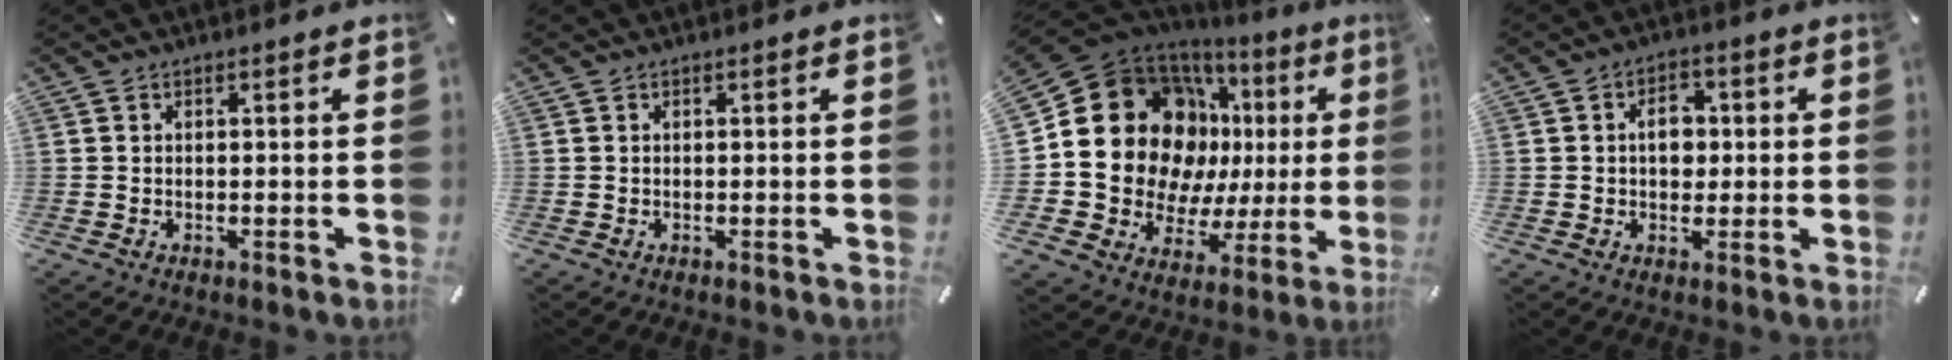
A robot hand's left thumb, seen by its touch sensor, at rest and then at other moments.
{"total": 0.0}
{"total": 22.6, "force": [6.4, 17.4, 12.9], "torque": [-0.222, -0.039, 0.139]}
{"total": 6.1, "force": [0.3, 4.3, 4.3], "torque": [-0.055, -0.001, -0.002]}